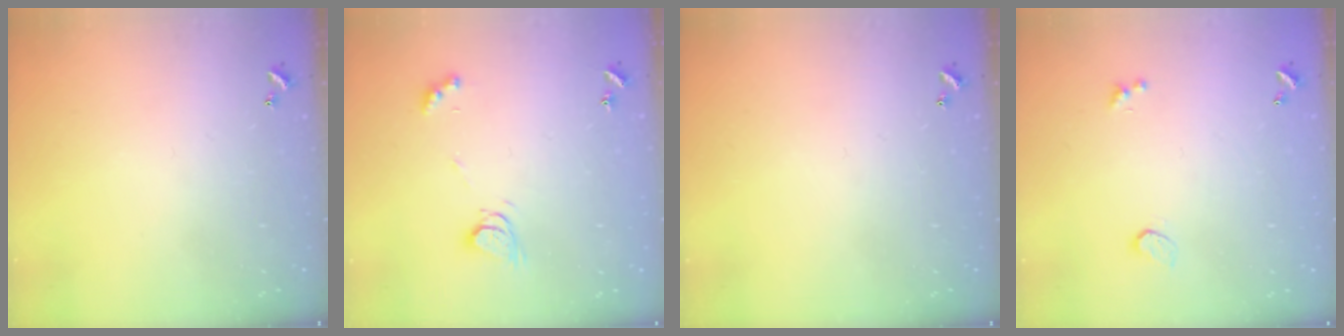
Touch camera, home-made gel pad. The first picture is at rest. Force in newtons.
{"total": 5.2, "press": 5.2, "slide": 0.1}
{"total": 0.0}
{"total": 0.7, "press": 0.5, "slide": 0.4}